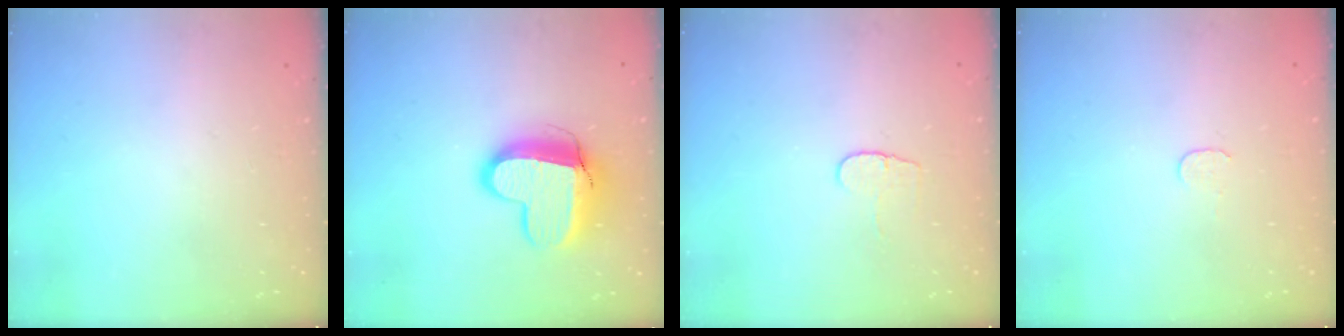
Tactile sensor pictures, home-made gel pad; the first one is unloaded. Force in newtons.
{"total": 13.4, "press": 13.3, "slide": 1.3}
{"total": 4.8, "press": 4.8, "slide": 0.4}
{"total": 3.7, "press": 3.7, "slide": 0.3}